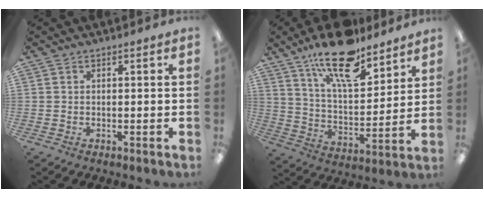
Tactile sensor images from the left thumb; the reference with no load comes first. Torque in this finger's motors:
{"motor_torque": [0.41, 0.43, 1.54, -1.24, 0.36]}